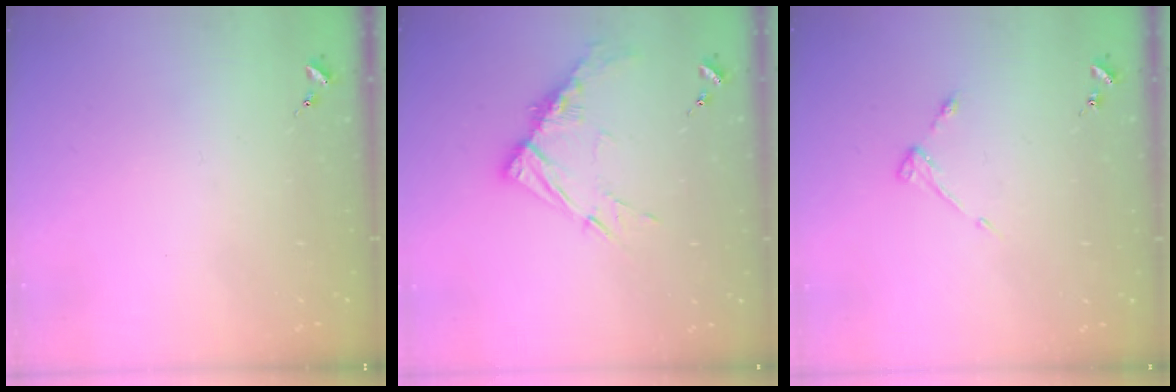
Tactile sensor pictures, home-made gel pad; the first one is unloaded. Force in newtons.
{"total": 11.3, "press": 11.2, "slide": 1.1}
{"total": 3.6, "press": 3.6, "slide": 0.5}